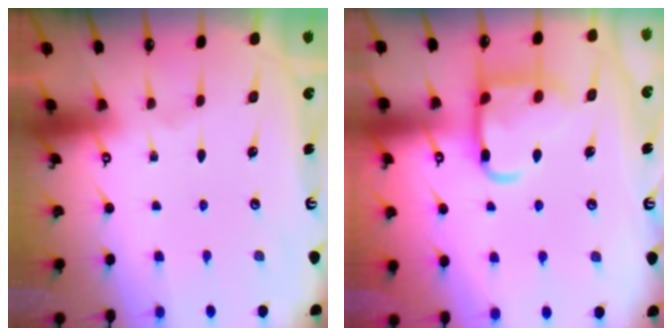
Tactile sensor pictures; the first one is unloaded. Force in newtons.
{"total": 15.1, "press": 15.0, "slide": 1.5}